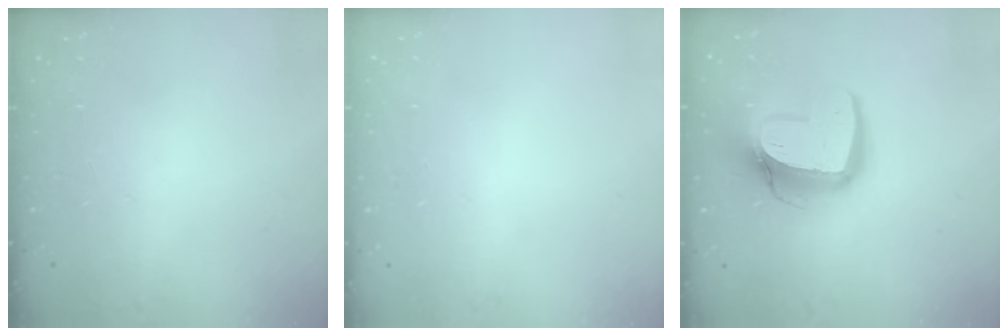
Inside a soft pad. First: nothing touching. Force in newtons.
{"total": 0.0}
{"total": 15.5, "press": 15.4, "slide": 1.8}